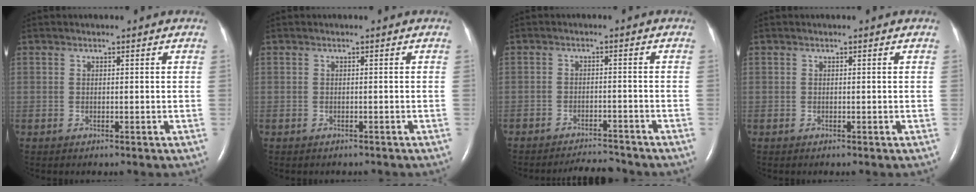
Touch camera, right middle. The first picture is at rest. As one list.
[{"total": 1.2, "force": [-1.1, 0.4, 0.3], "torque": [-0.011, -0.002, -0.012]}, {"total": 4.7, "force": [-4.7, 0.1, 0.2], "torque": [-0.008, -0.005, -0.076]}, {"total": 0.0}]